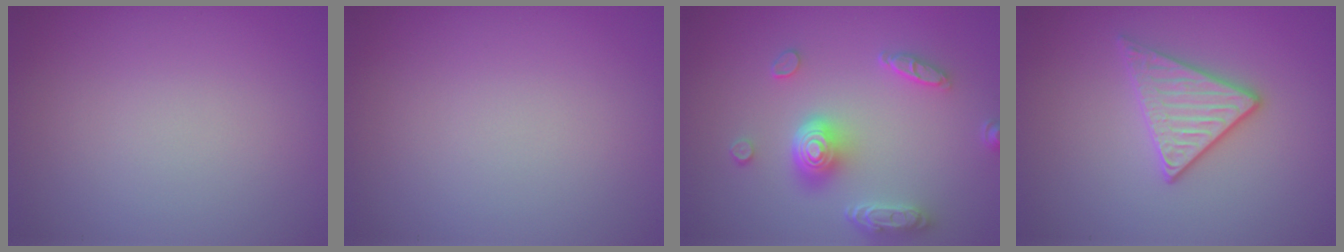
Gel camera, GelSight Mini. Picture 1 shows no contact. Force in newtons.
{"total": 0.0}
{"total": 4.9, "press": 3.9, "slide": 2.9}
{"total": 2.8, "press": 2.7, "slide": 0.6}